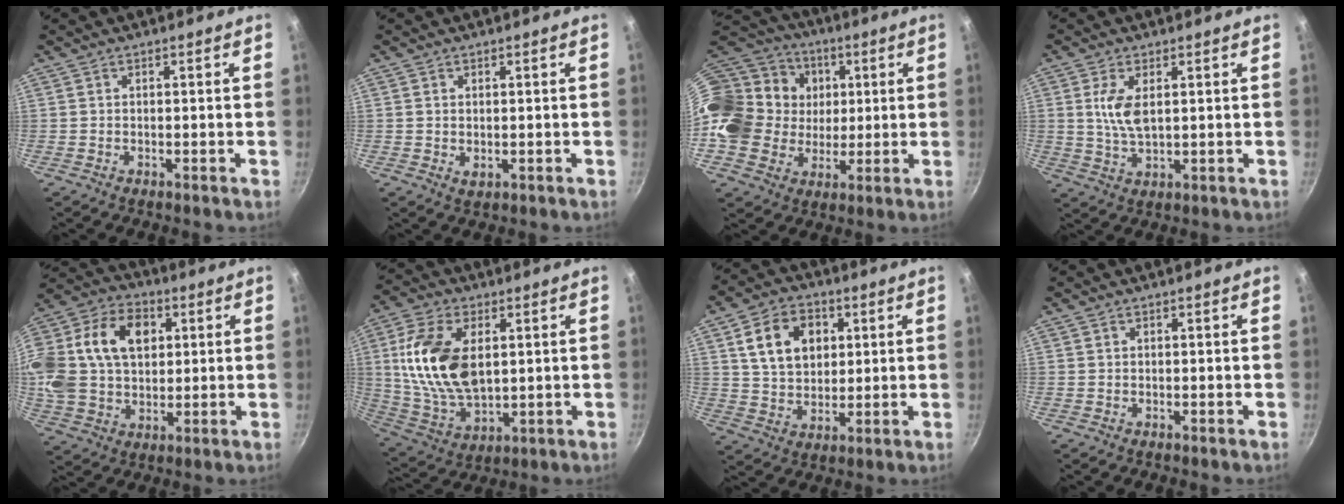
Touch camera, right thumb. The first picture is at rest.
{"total": 1.8, "force": [0.0, 1.2, 1.3], "torque": [-0.022, -0.004, 0.001]}
{"total": 24.3, "force": [4.2, 19.9, 13.3], "torque": [-0.240, 0.027, 0.076]}
{"total": 6.2, "force": [1.4, 2.9, 5.3], "torque": [-0.101, -0.009, 0.029]}
{"total": 25.5, "force": [6.6, 18.0, 16.8], "torque": [-0.350, 0.028, 0.111]}
{"total": 17.2, "force": [3.2, 10.0, 13.6], "torque": [-0.250, -0.011, 0.070]}
{"total": 12.2, "force": [3.7, 8.9, 7.5], "torque": [-0.104, -0.003, 0.063]}
{"total": 0.0}